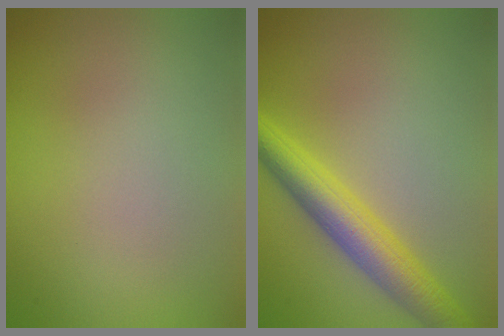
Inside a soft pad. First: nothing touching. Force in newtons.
{"total": 5.0, "press": 5.0, "slide": 0.1}